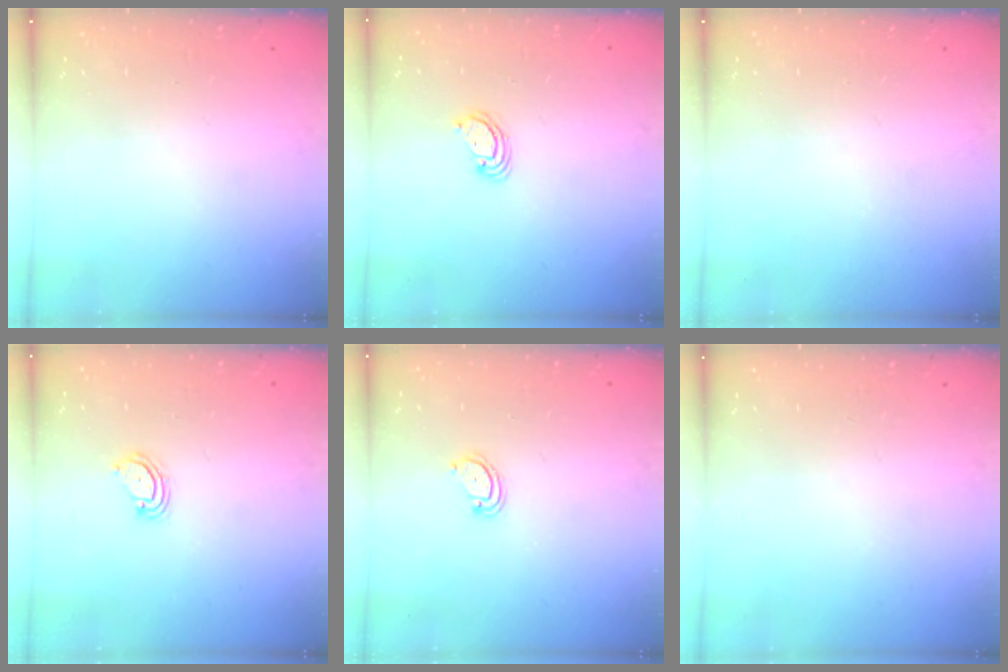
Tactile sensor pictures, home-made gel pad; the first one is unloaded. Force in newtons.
{"total": 2.7, "press": 2.7, "slide": 0.2}
{"total": 0.0}
{"total": 3.8, "press": 3.8, "slide": 0.5}
{"total": 2.5, "press": 2.5, "slide": 0.2}
{"total": 0.0}